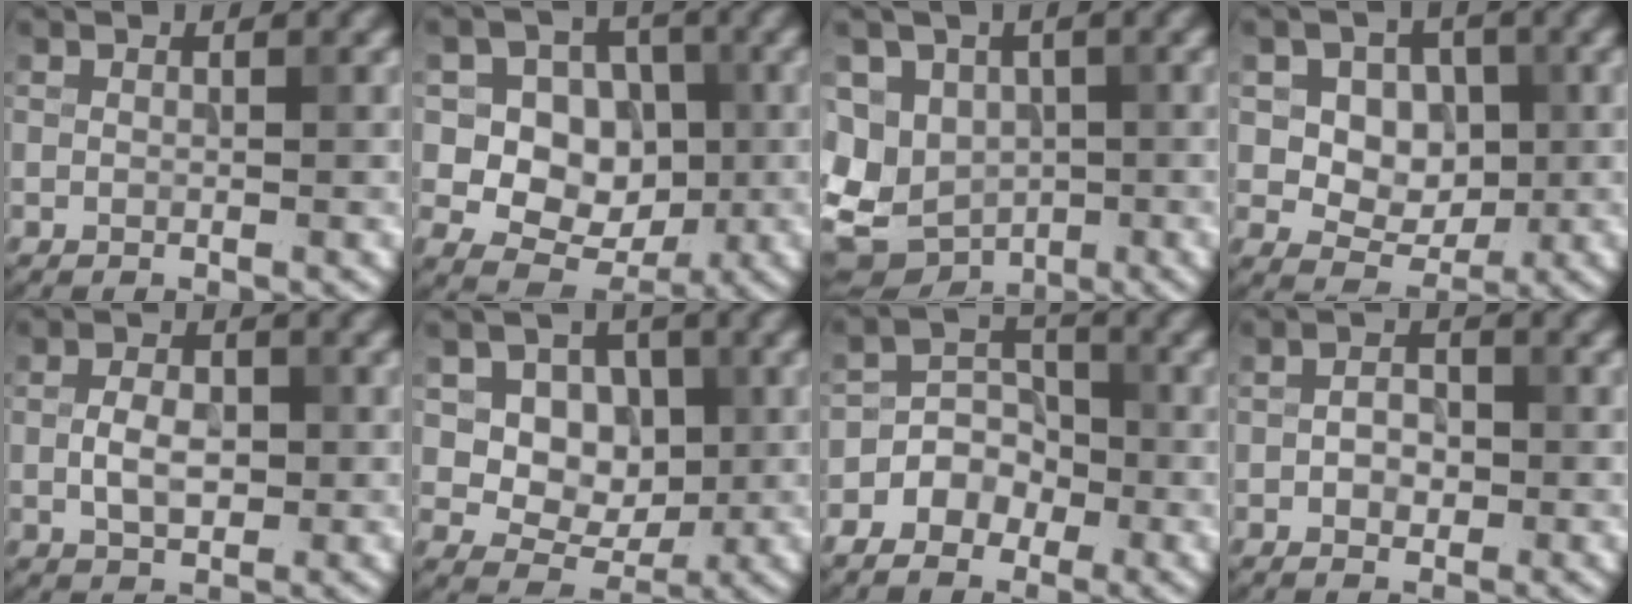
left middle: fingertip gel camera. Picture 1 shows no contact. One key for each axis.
{"total": 8.3, "fx": 0.7, "fy": 7.0, "fz": 4.3, "tx": -0.064, "ty": 0.019, "tz": -0.010}
{"total": 9.6, "fx": -2.5, "fy": 7.8, "fz": 5.0, "tx": -0.088, "ty": -0.012, "tz": -0.040}
{"total": 6.0, "fx": 1.3, "fy": 4.9, "fz": 3.3, "tx": -0.059, "ty": 0.001, "tz": 0.020}
{"total": 3.3, "fx": -0.3, "fy": 2.1, "fz": 2.6, "tx": -0.050, "ty": 0.000, "tz": -0.006}
{"total": 6.8, "fx": 1.7, "fy": 5.4, "fz": 3.8, "tx": -0.070, "ty": 0.001, "tz": 0.029}
{"total": 4.9, "fx": -2.6, "fy": 3.8, "fz": 1.8, "tx": 0.003, "ty": 0.006, "tz": -0.060}
{"total": 2.2, "fx": -0.5, "fy": 1.5, "fz": 1.6, "tx": -0.027, "ty": 0.003, "tz": -0.013}